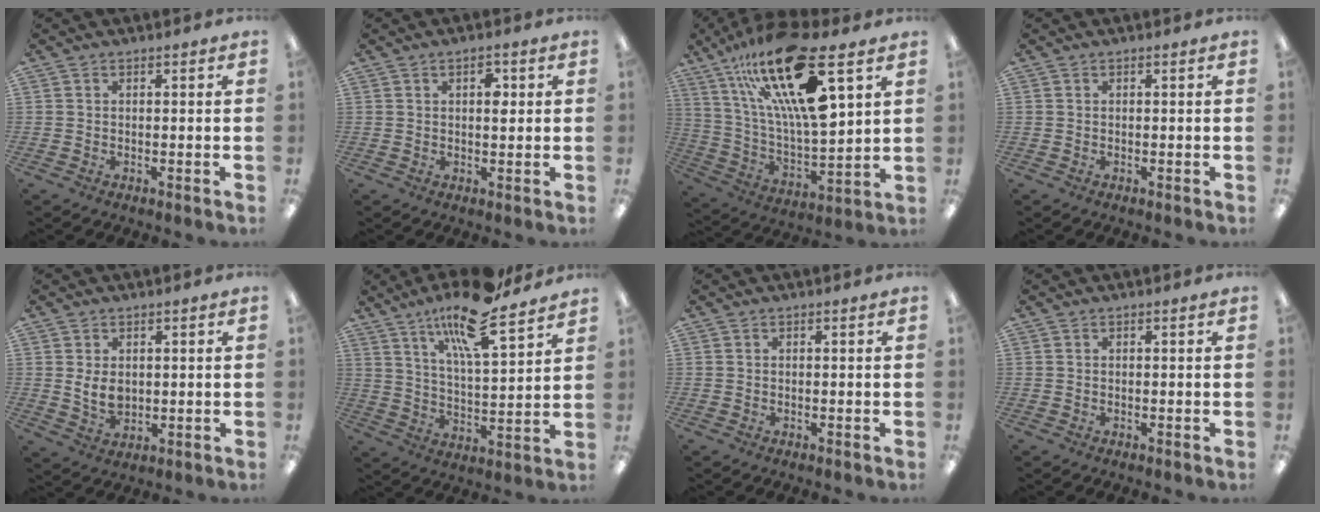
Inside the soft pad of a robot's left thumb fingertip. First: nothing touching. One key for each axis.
{"total": 3.3, "fx": 1.2, "fy": 1.7, "fz": 2.6, "tx": -0.031, "ty": -0.004, "tz": 0.014}
{"total": 26.5, "fx": 14.5, "fy": 7.6, "fz": 20.9, "tx": -0.393, "ty": -0.078, "tz": 0.239}
{"total": 0.0}
{"total": 5.3, "fx": 1.0, "fy": 3.8, "fz": 3.6, "tx": -0.068, "ty": -0.006, "tz": 0.014}
{"total": 16.5, "fx": 12.1, "fy": 3.8, "fz": 10.6, "tx": -0.187, "ty": -0.062, "tz": 0.198}
{"total": 0.0}
{"total": 0.0}